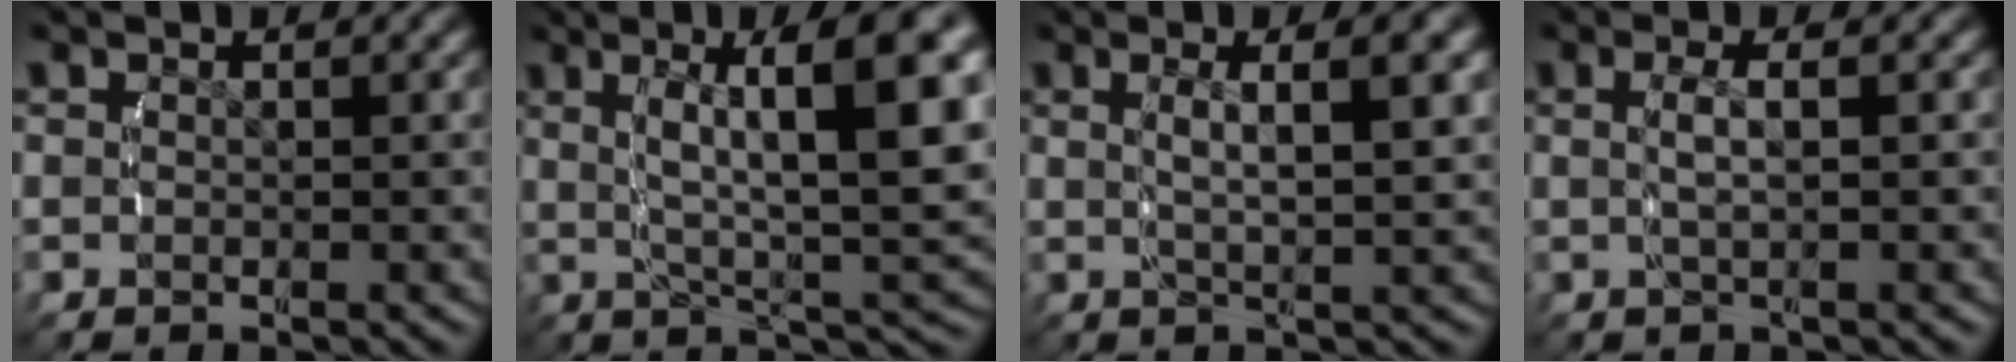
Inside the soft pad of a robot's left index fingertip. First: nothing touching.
{"total": 10.1, "force": [1.5, 2.5, 9.7], "torque": [-0.121, 0.014, 0.023]}
{"total": 4.4, "force": [1.1, 0.4, 4.2], "torque": [-0.066, 0.004, 0.025]}
{"total": 2.4, "force": [0.2, 0.1, 2.4], "torque": [-0.049, 0.001, 0.008]}